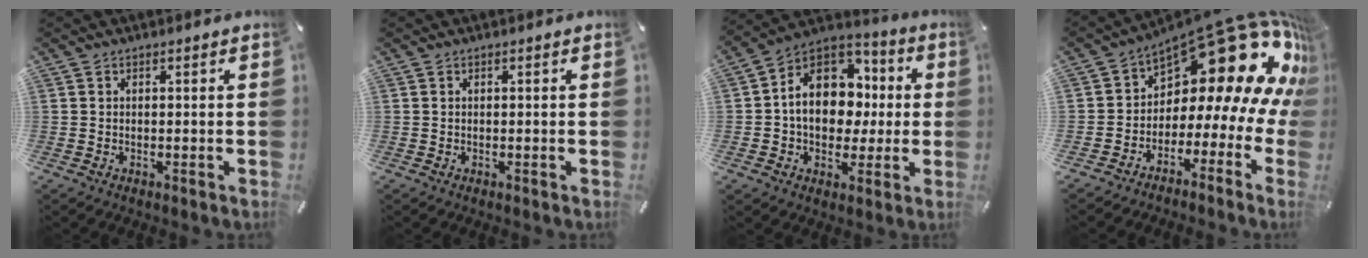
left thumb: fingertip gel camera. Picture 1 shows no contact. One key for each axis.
{"total": 0.0}
{"total": 14.5, "fx": 0.4, "fy": 11.8, "fz": 8.5, "tx": -0.146, "ty": -0.003, "tz": 0.011}
{"total": 20.8, "fx": 10.0, "fy": 10.5, "fz": 14.9, "tx": -0.224, "ty": -0.086, "tz": 0.178}